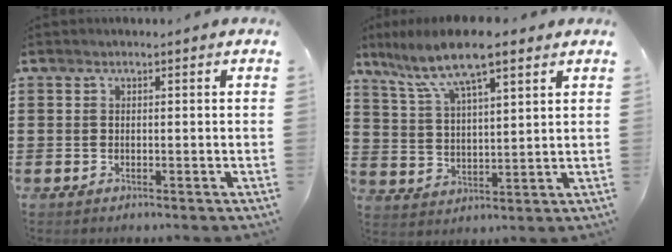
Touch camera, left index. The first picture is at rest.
{"total": 9.3, "force": [6.8, 1.9, 6.1], "torque": [-0.139, -0.017, 0.119]}